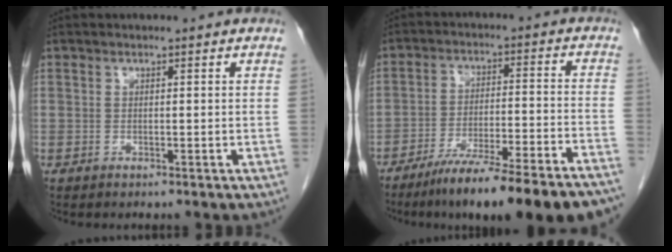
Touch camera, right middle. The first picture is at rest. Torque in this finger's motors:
{"motor_torque": [1.19, -0.95, 0.32, 0.11]}